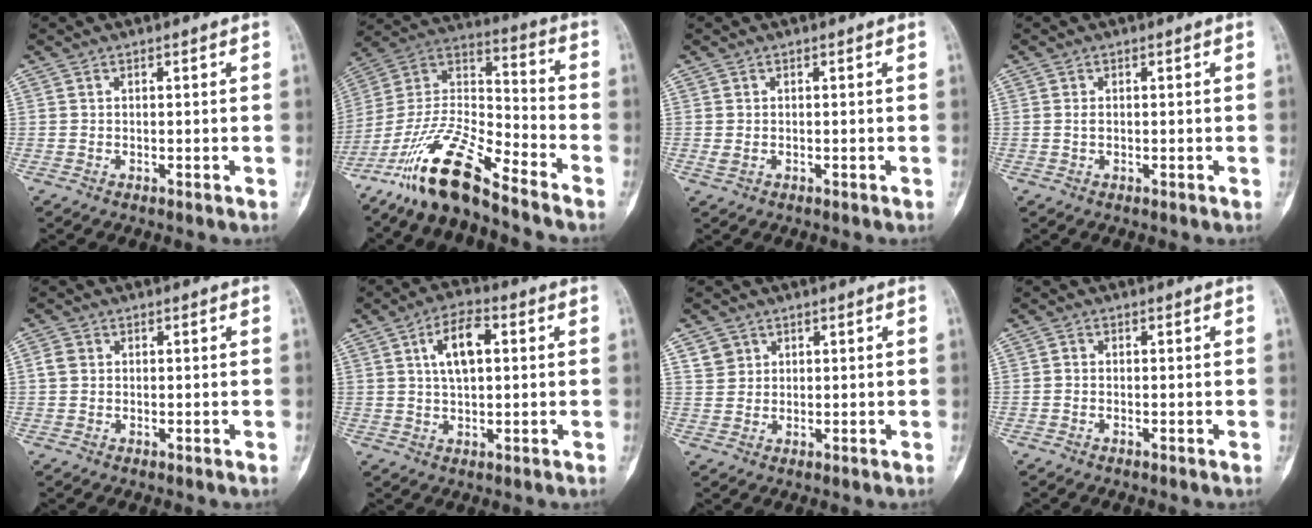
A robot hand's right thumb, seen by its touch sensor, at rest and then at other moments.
{"total": 16.8, "force": [-12.8, 3.4, 10.3], "torque": [-0.202, 0.076, -0.245]}
{"total": 1.0, "force": [-0.1, 0.7, 0.7], "torque": [-0.020, 0.002, 0.002]}
{"total": 0.7, "force": [0.1, 0.4, 0.6], "torque": [-0.008, 0.000, 0.002]}
{"total": 2.2, "force": [0.4, 1.8, 1.1], "torque": [-0.018, 0.004, 0.008]}
{"total": 8.0, "force": [2.1, 3.8, 6.7], "torque": [-0.117, 0.009, 0.032]}
{"total": 3.1, "force": [1.7, 2.5, 0.4], "torque": [0.012, -0.009, 0.030]}
{"total": 0.0}